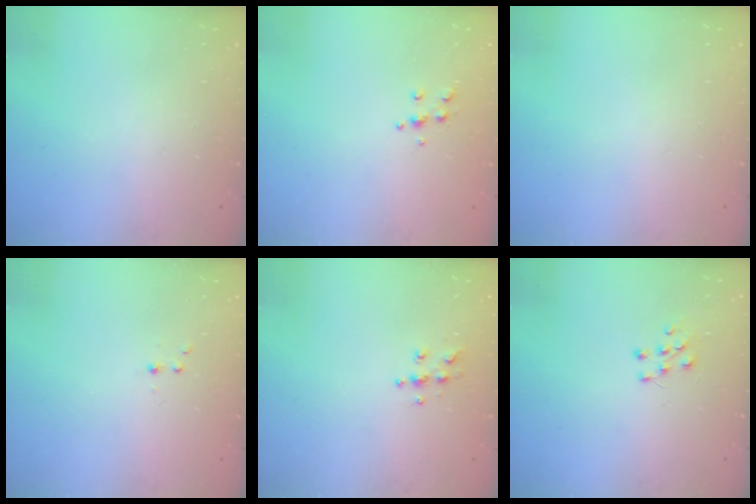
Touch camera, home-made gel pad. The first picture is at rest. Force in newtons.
{"total": 5.2, "press": 5.0, "slide": 1.1}
{"total": 0.0}
{"total": 2.2, "press": 1.9, "slide": 1.0}
{"total": 6.9, "press": 6.9, "slide": 0.4}
{"total": 6.3, "press": 6.3, "slide": 0.5}